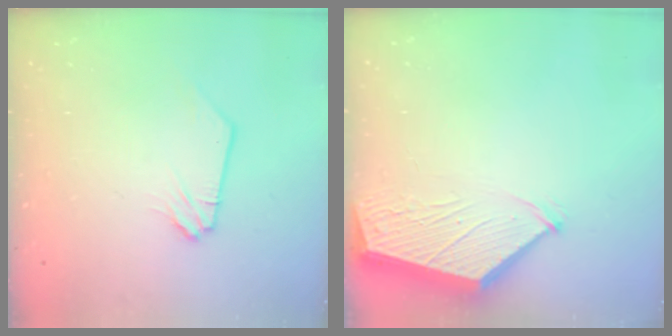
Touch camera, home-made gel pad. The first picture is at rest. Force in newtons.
{"total": 2.9, "press": 2.9, "slide": 0.4}